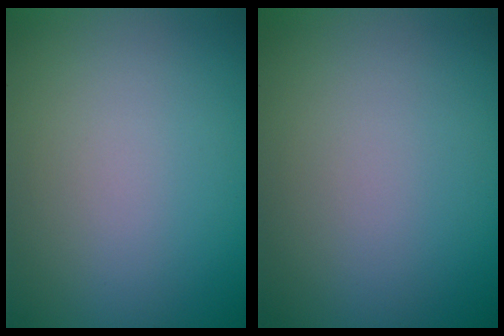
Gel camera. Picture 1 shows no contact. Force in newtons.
{"total": 0.0}